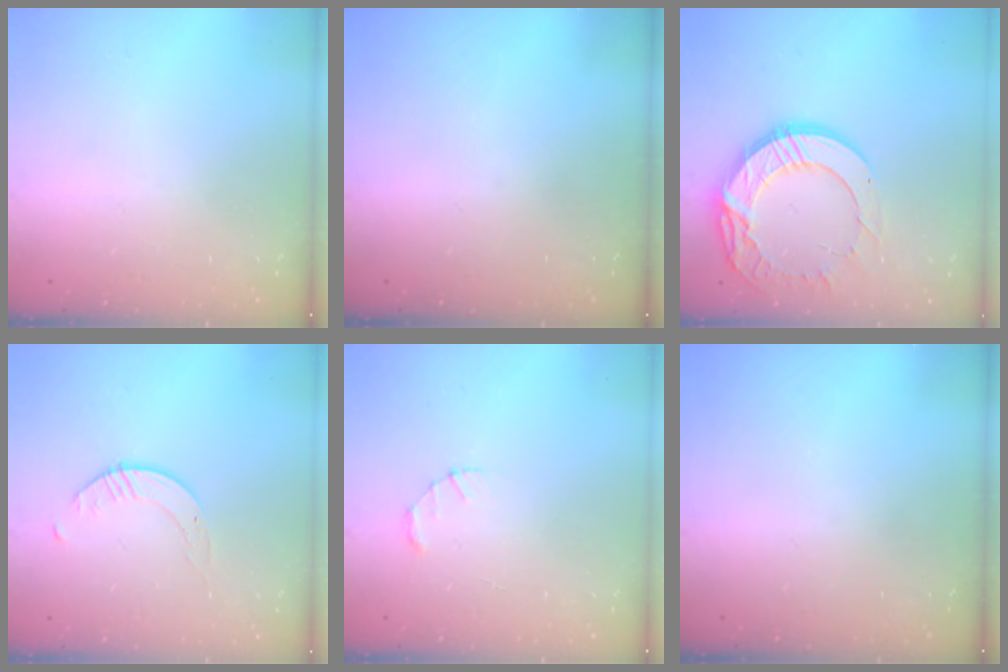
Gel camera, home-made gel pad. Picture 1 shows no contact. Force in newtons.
{"total": 0.0}
{"total": 17.6, "press": 17.5, "slide": 1.5}
{"total": 1.7, "press": 1.7, "slide": 0.2}
{"total": 1.5, "press": 1.5, "slide": 0.3}
{"total": 0.0}